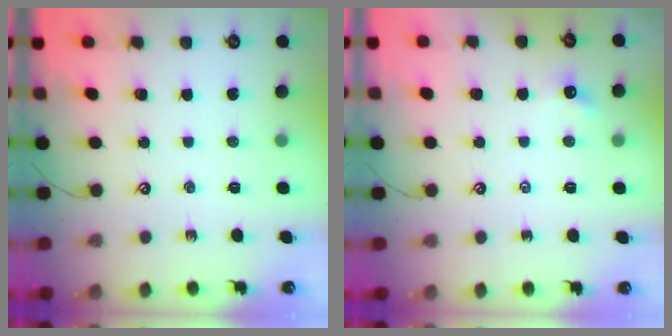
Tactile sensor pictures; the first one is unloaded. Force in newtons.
{"total": 1.8, "press": 1.8, "slide": 0.4}